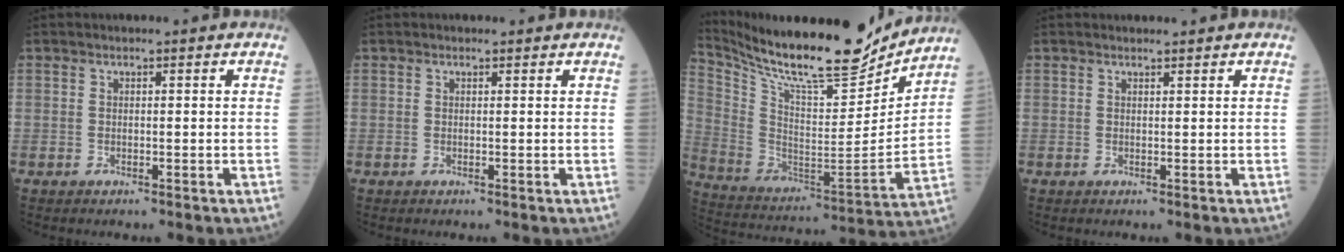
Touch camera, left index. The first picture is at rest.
{"total": 0.5, "force": [0.5, 0.1, 0.0], "torque": [-0.006, -0.001, 0.006]}
{"total": 23.5, "force": [21.1, 3.8, 9.8], "torque": [-0.196, -0.037, 0.342]}
{"total": 1.4, "force": [1.4, 0.1, 0.2], "torque": [-0.007, 0.005, 0.023]}